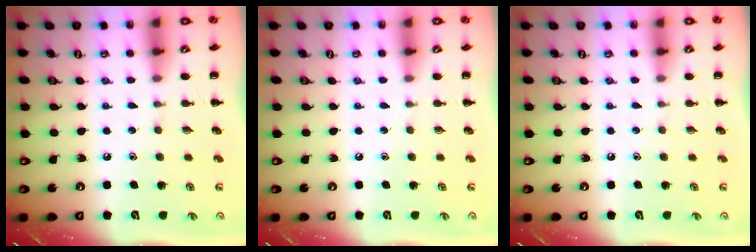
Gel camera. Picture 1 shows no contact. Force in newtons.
{"total": 0.0}
{"total": 0.0}